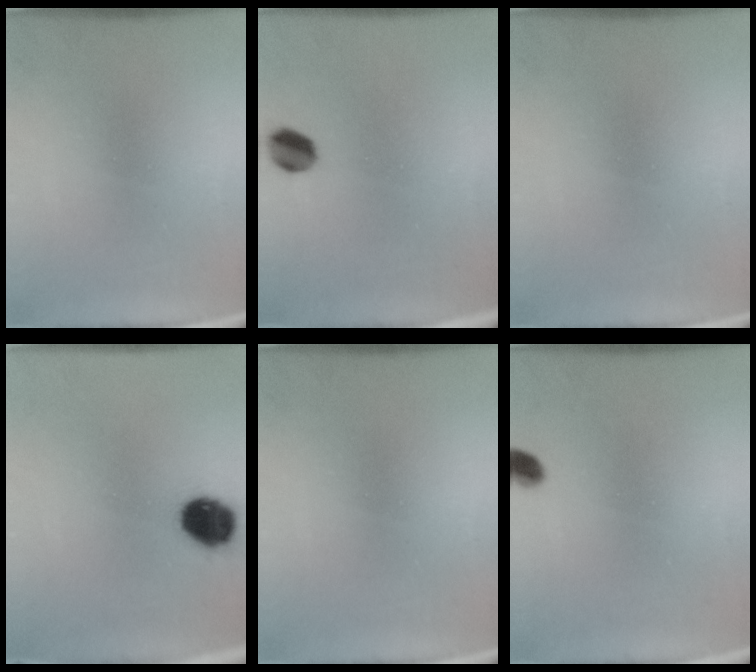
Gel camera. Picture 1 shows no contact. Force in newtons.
{"total": 5.0}
{"total": 0.0}
{"total": 10.1}
{"total": 0.0}
{"total": 2.9}